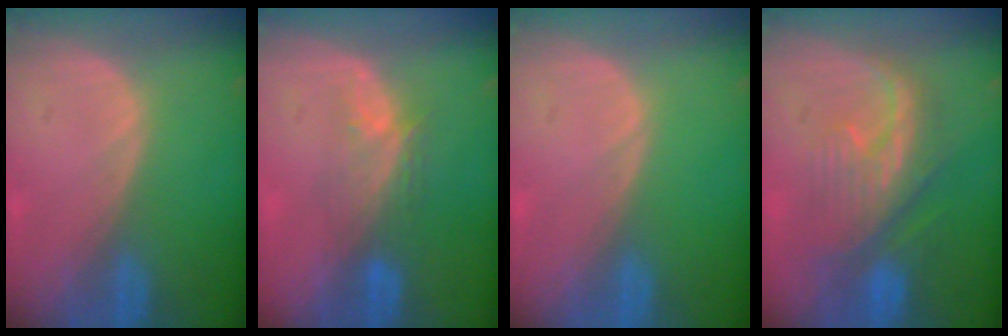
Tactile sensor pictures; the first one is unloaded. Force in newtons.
{"total": 4.5, "press": 4.3, "slide": 1.5}
{"total": 0.0}
{"total": 8.1, "press": 8.1, "slide": 1.0}